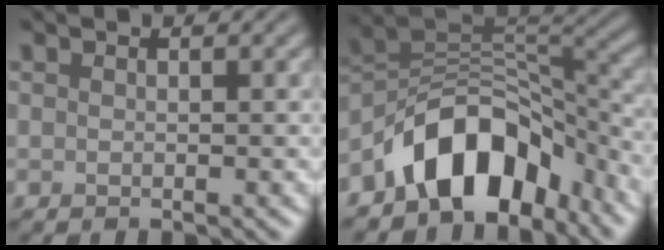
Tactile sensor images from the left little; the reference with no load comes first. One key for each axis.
{"total": 9.6, "fx": -6.0, "fy": 5.4, "fz": 5.1, "tx": -0.054, "ty": 0.010, "tz": -0.113}